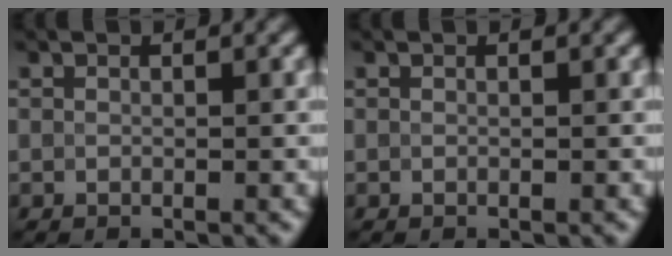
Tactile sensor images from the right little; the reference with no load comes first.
{"total": 0.0}